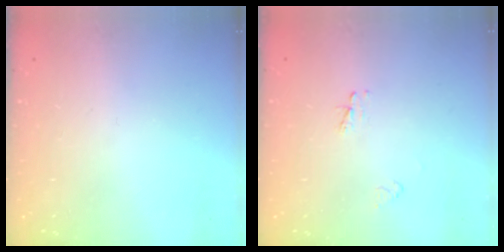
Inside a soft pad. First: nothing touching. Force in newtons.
{"total": 2.3, "press": 2.3, "slide": 0.3}